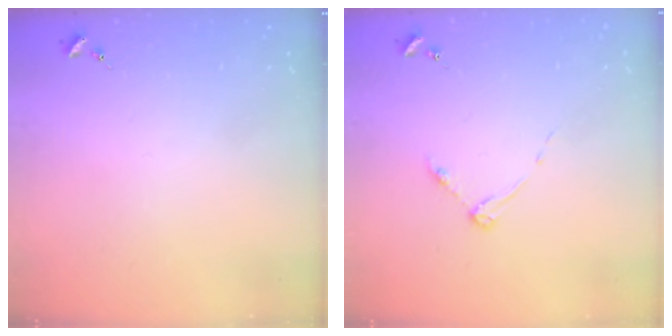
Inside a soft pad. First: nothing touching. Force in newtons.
{"total": 3.7, "press": 3.7, "slide": 0.4}